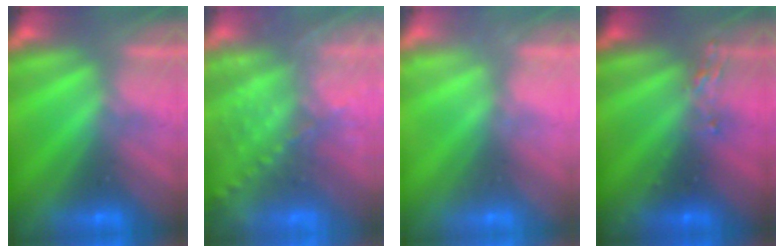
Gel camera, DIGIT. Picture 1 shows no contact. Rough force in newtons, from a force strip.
{"total": 7.3}
{"total": 2.3}
{"total": 2.5}